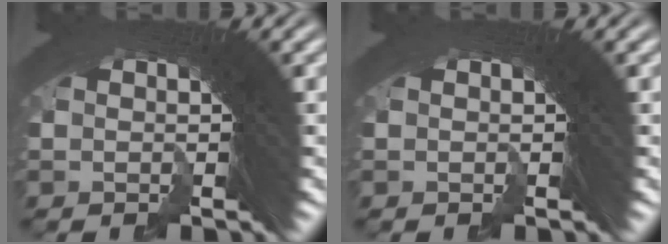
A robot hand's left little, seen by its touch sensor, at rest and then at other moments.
{"total": 0.0}